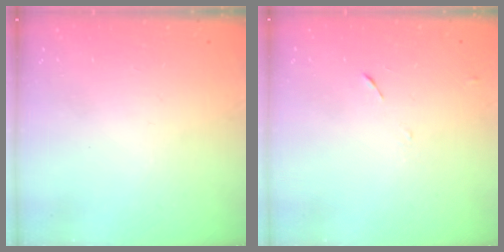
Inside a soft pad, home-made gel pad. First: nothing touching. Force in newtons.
{"total": 6.3, "press": 6.2, "slide": 0.6}